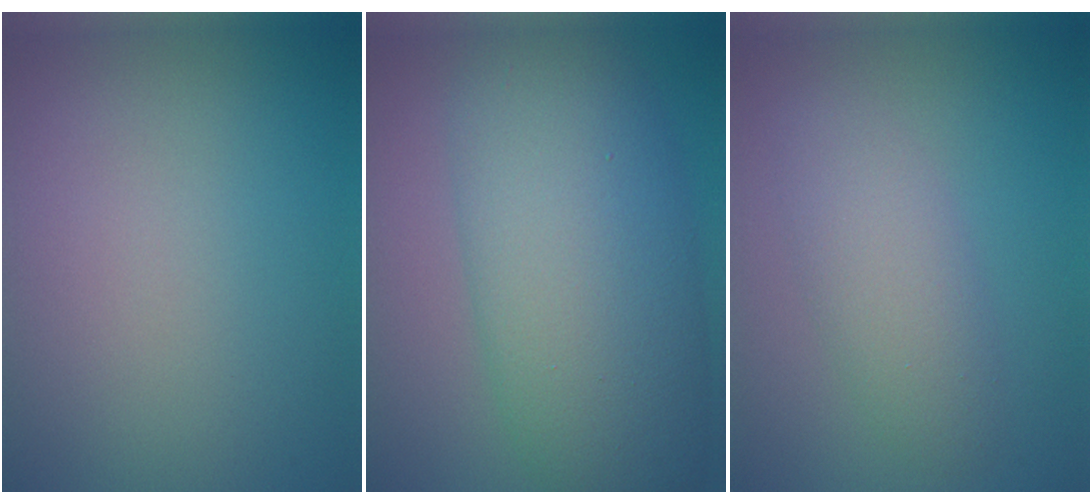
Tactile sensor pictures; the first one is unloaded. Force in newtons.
{"total": 10.4, "press": 10.4, "slide": 0.4}
{"total": 3.2, "press": 3.2, "slide": 0.1}